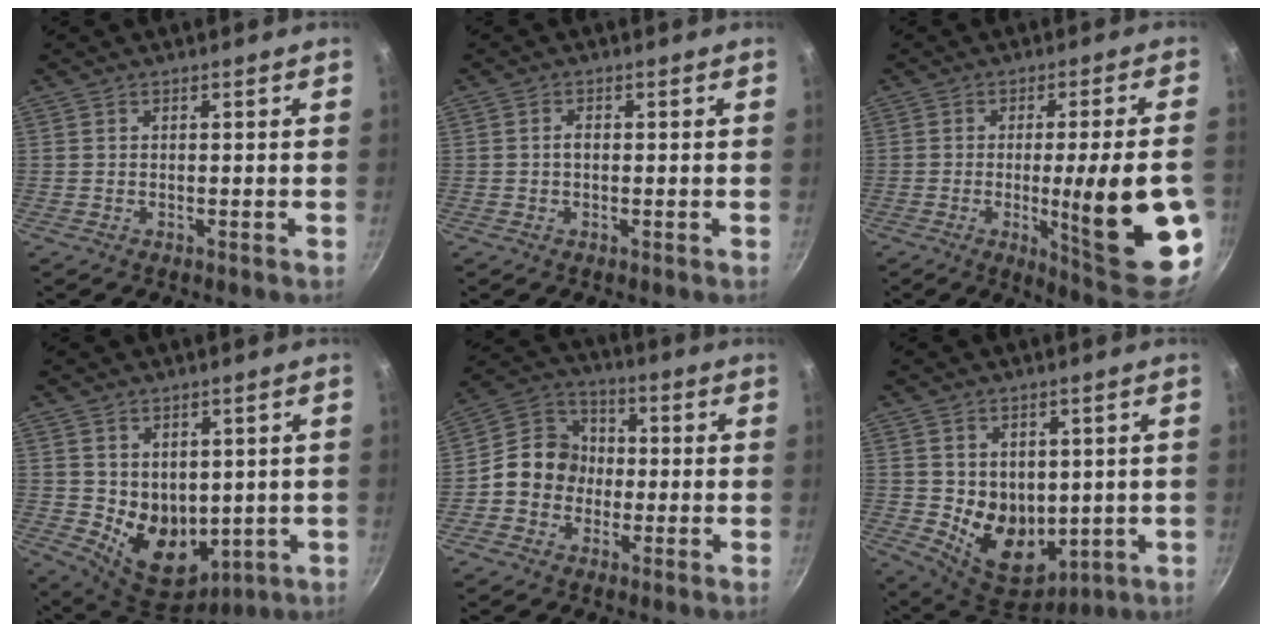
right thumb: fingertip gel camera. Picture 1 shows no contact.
{"total": 1.4, "force": [-0.1, 1.0, 1.1], "torque": [-0.017, 0.006, -0.002]}
{"total": 20.5, "force": [-3.8, 3.5, 19.9], "torque": [-0.251, -0.007, -0.043]}
{"total": 11.4, "force": [1.2, 8.8, 7.1], "torque": [-0.082, -0.037, 0.045]}
{"total": 10.0, "force": [-1.6, 8.9, 4.3], "torque": [-0.036, 0.031, -0.049]}
{"total": 12.3, "force": [0.8, 9.6, 7.7], "torque": [-0.096, -0.036, 0.037]}